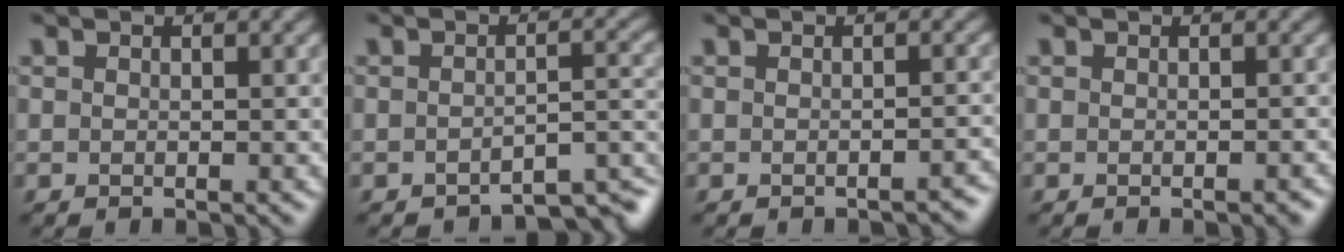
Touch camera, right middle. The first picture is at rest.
{"total": 3.9, "force": [-3.5, 0.8, 1.5], "torque": [-0.013, -0.001, -0.040]}
{"total": 1.3, "force": [-1.2, 0.2, 0.5], "torque": [-0.003, 0.004, -0.014]}
{"total": 1.2, "force": [-0.6, 0.3, 1.0], "torque": [-0.010, -0.001, -0.008]}